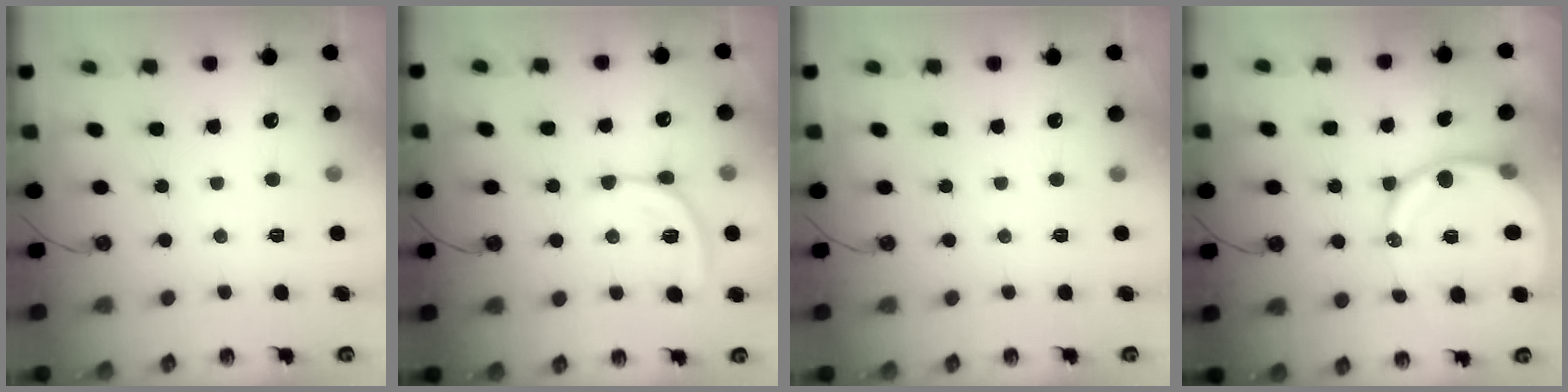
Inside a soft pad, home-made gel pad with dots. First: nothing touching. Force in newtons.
{"total": 10.7, "press": 10.7, "slide": 0.7}
{"total": 0.0}
{"total": 14.8, "press": 14.6, "slide": 2.0}